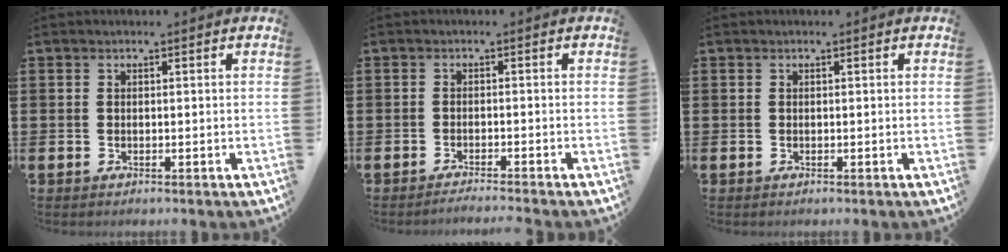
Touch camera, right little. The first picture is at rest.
{"total": 1.2, "force": [-1.2, -0.3, 0.3], "torque": [-0.003, -0.001, -0.023]}
{"total": 0.0}